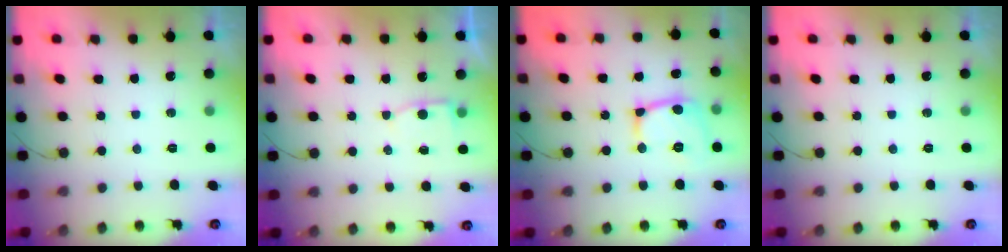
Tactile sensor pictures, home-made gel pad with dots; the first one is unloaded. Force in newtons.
{"total": 3.5, "press": 3.5, "slide": 0.3}
{"total": 9.7, "press": 9.6, "slide": 1.2}
{"total": 0.0}